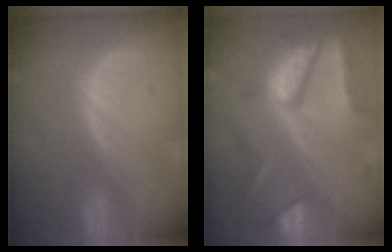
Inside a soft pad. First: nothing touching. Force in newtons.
{"total": 10.4, "press": 8.8, "slide": 5.5}